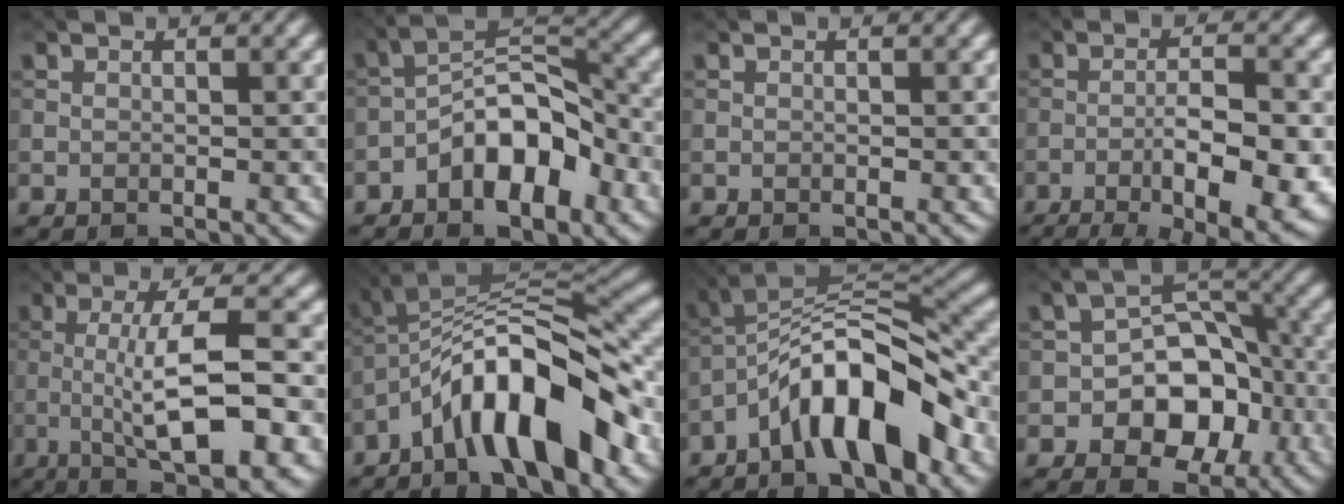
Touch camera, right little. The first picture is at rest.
{"total": 7.6, "force": [-3.6, 3.7, 5.5], "torque": [-0.081, 0.020, -0.074]}
{"total": 0.0}
{"total": 10.7, "force": [-5.0, 3.0, 9.0], "torque": [-0.129, 0.001, -0.068]}
{"total": 10.2, "force": [-2.3, 2.2, 9.7], "torque": [-0.145, 0.012, -0.044]}
{"total": 11.0, "force": [-5.5, 3.3, 8.9], "torque": [-0.135, 0.024, -0.099]}
{"total": 10.0, "force": [-5.3, 3.2, 7.8], "torque": [-0.118, 0.024, -0.099]}
{"total": 8.2, "force": [-2.9, 5.5, 5.2], "torque": [-0.057, 0.005, -0.055]}